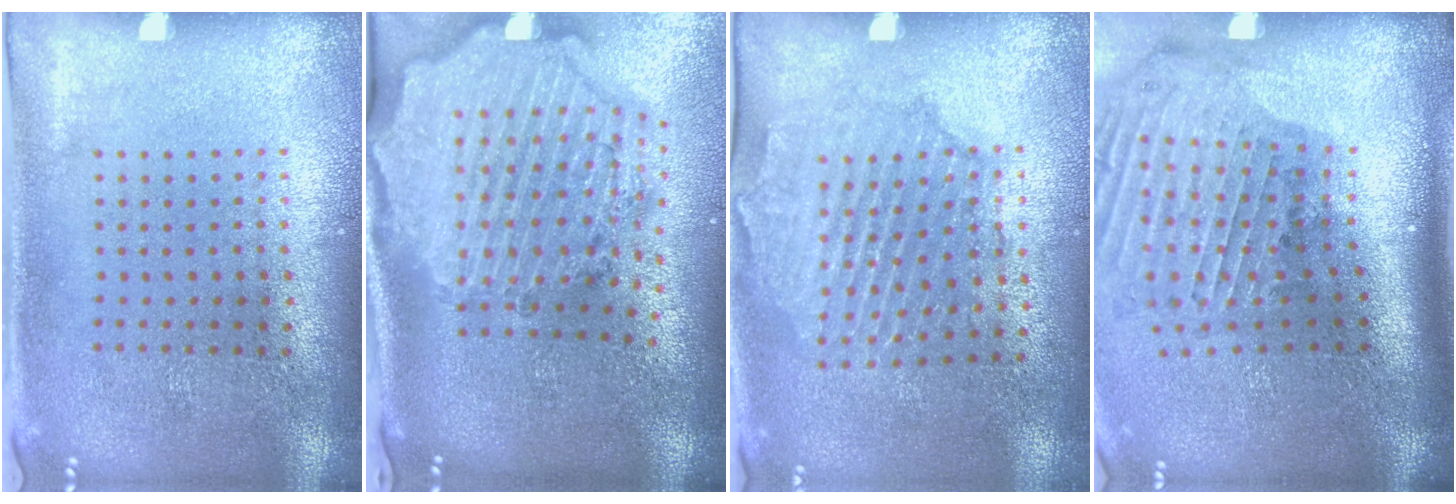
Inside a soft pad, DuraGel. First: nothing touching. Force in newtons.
{"total": 4.0, "press": 3.3, "slide": 2.3}
{"total": 1.6, "press": 1.6, "slide": 0.2}
{"total": 2.9, "press": 2.1, "slide": 2.0}